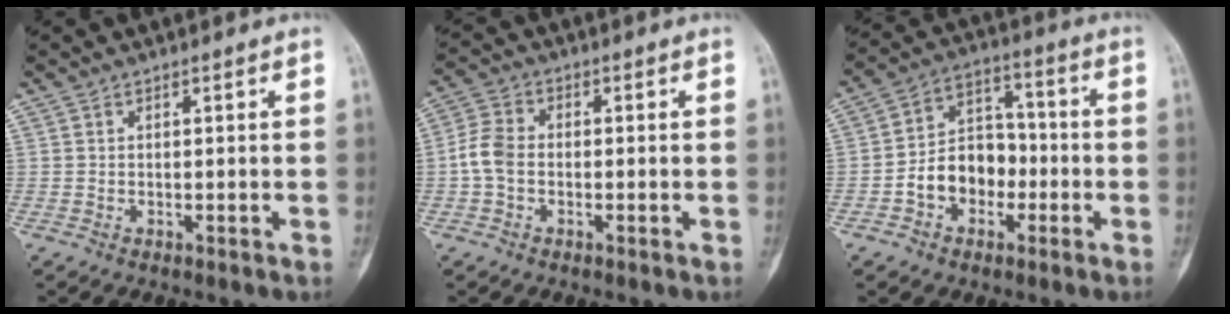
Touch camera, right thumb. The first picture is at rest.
{"total": 5.2, "force": [-0.9, 3.8, 3.5], "torque": [-0.073, 0.014, -0.027]}
{"total": 10.9, "force": [-3.0, 8.2, 6.4], "torque": [-0.075, 0.049, -0.060]}